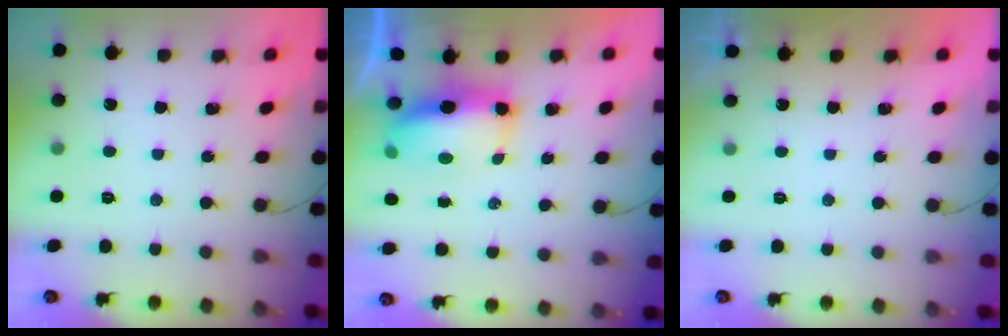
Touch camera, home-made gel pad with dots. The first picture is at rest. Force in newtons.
{"total": 9.8, "press": 9.5, "slide": 2.1}
{"total": 1.9, "press": 0.1, "slide": 1.9}